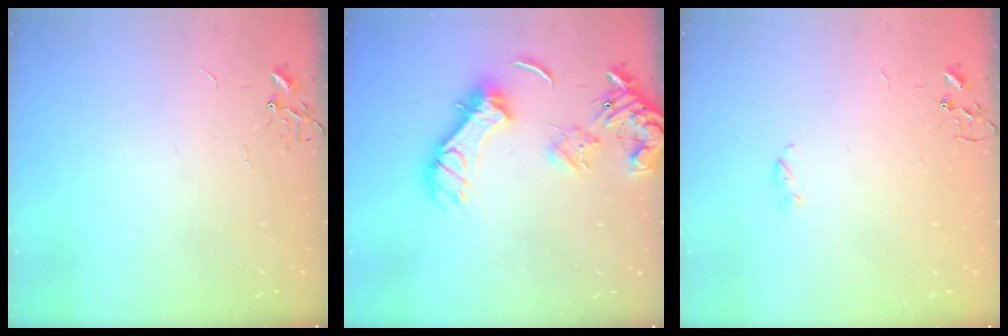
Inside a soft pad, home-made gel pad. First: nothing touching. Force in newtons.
{"total": 15.8, "press": 15.6, "slide": 2.2}
{"total": 2.9, "press": 2.9, "slide": 0.3}